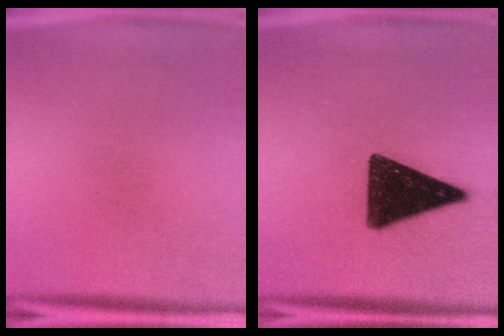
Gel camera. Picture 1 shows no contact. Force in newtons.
{"total": 15.2}